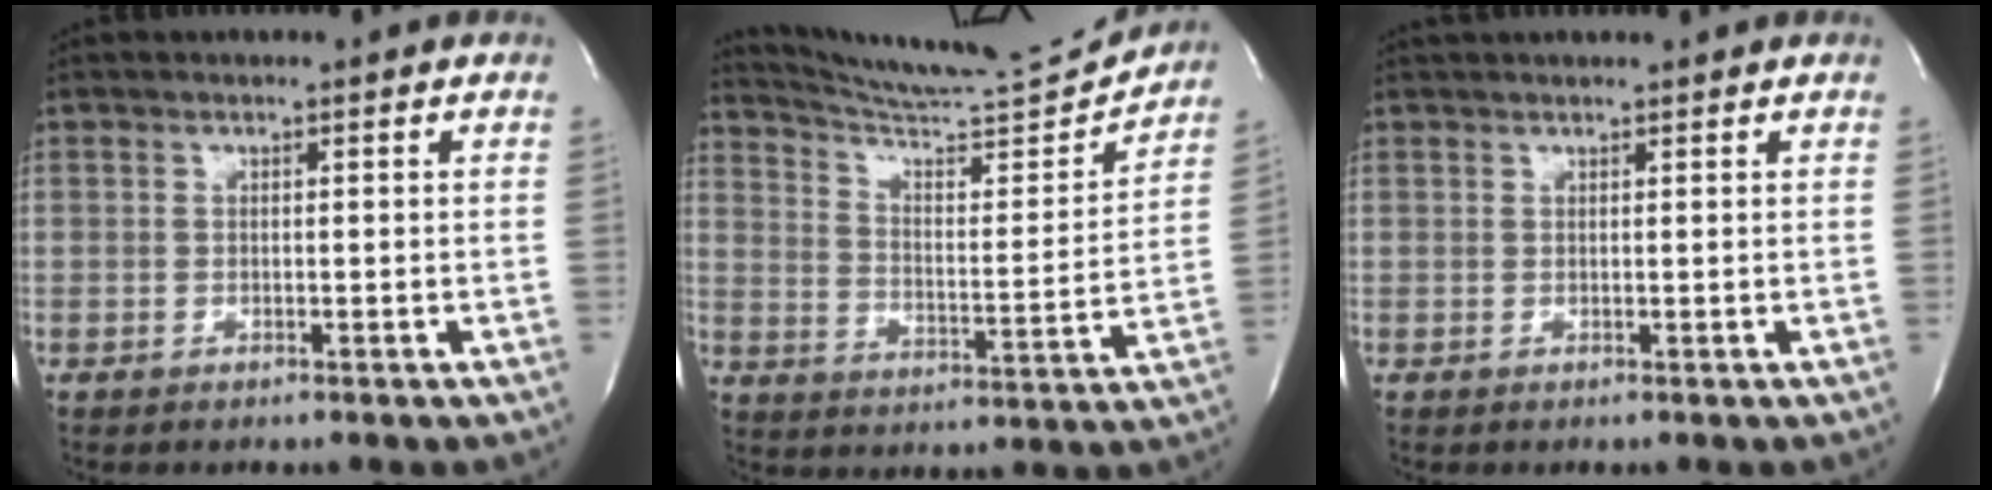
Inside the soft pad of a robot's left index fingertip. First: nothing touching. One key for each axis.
{"total": 18.1, "fx": 17.6, "fy": -0.2, "fz": 4.6, "tx": -0.086, "ty": -0.053, "tz": 0.259}
{"total": 4.6, "fx": 4.3, "fy": 0.4, "fz": 1.6, "tx": -0.025, "ty": 0.027, "tz": 0.056}